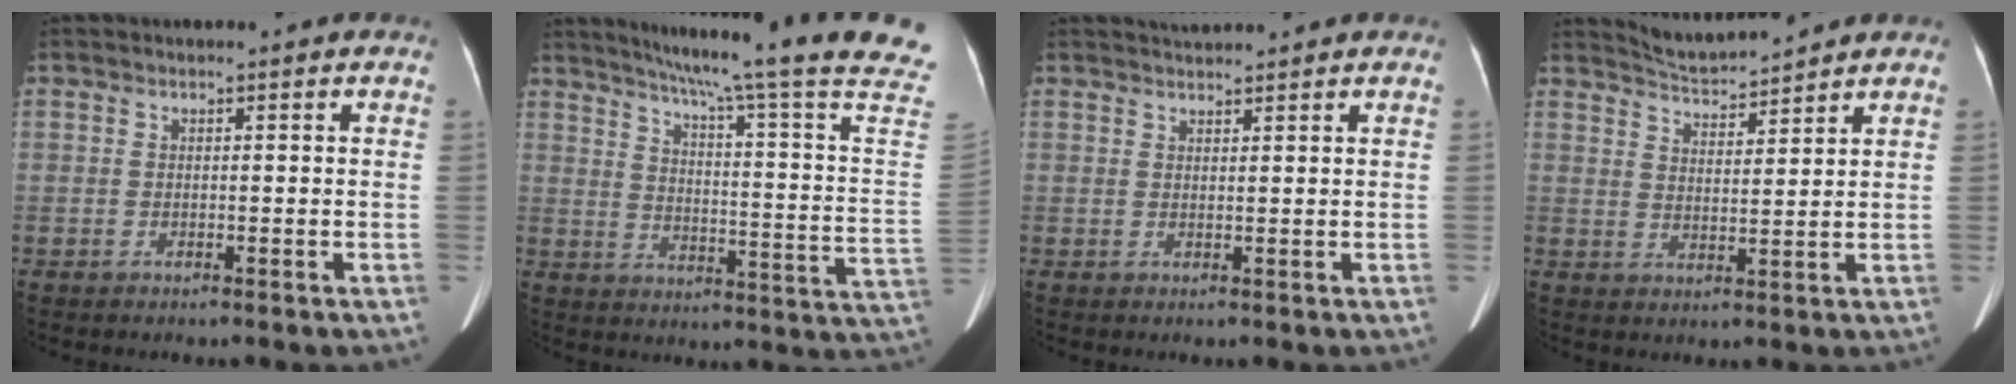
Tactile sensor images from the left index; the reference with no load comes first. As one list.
[{"total": 26.0, "force": [21.9, -2.3, 14.0], "torque": [-0.213, -0.082, 0.273]}, {"total": 2.1, "force": [2.1, -0.1, 0.3], "torque": [-0.004, 0.020, 0.039]}, {"total": 5.1, "force": [5.1, -0.1, 0.0], "torque": [-0.009, 0.009, 0.096]}]